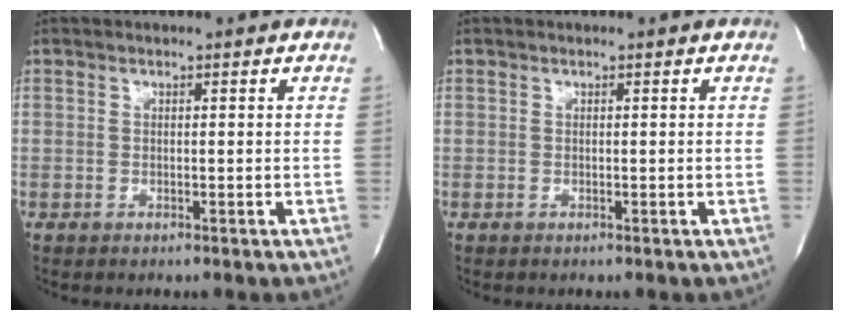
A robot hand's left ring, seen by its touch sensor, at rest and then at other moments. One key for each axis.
{"total": 0.0}